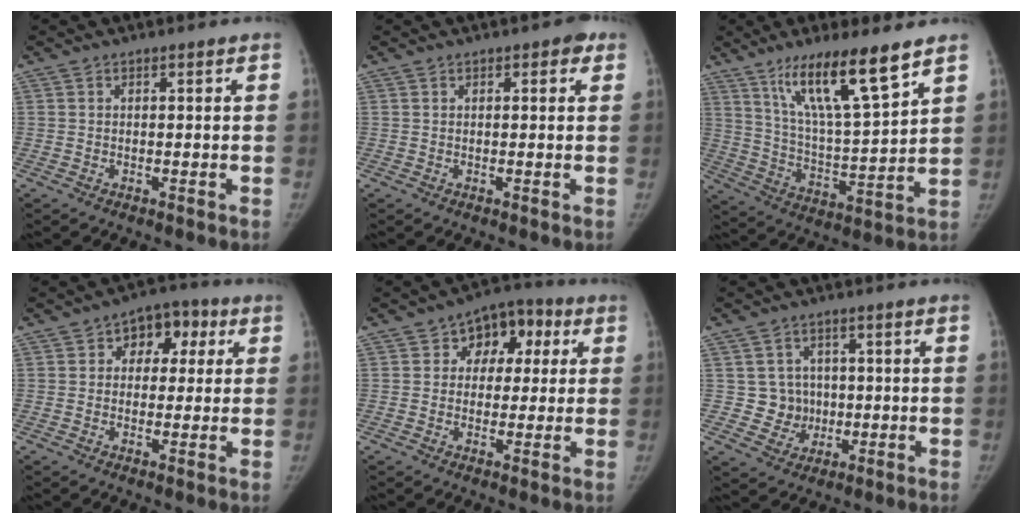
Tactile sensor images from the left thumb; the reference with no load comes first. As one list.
[{"total": 2.0, "force": [0.9, 1.0, 1.5], "torque": [-0.010, 0.001, 0.007]}, {"total": 15.9, "force": [10.4, 2.2, 11.8], "torque": [-0.197, -0.060, 0.194]}, {"total": 7.8, "force": [2.2, 5.8, 4.7], "torque": [-0.013, 0.011, 0.020]}, {"total": 9.1, "force": [2.6, 7.0, 5.2], "torque": [-0.015, 0.014, 0.026]}, {"total": 5.8, "force": [0.1, 5.8, 0.8], "torque": [0.025, 0.011, 0.005]}]